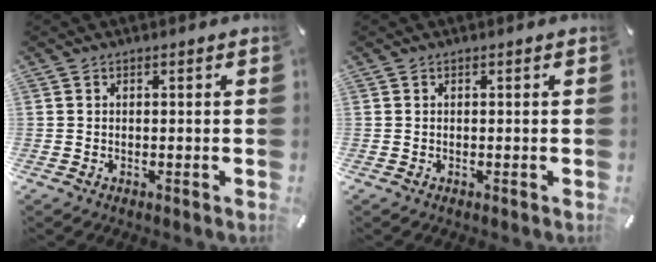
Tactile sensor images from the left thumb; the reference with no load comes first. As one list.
[{"total": 0.0}]